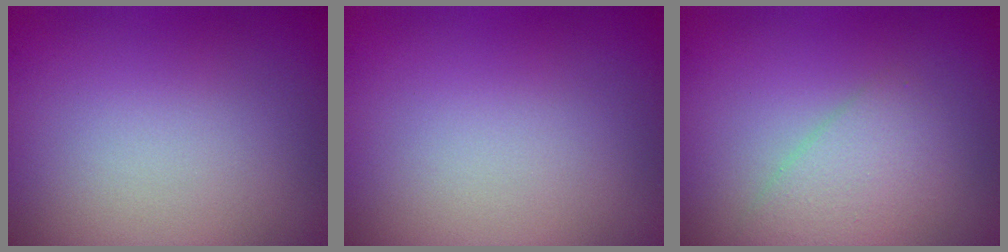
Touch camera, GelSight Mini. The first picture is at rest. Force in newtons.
{"total": 0.0}
{"total": 2.3, "press": 2.3, "slide": 0.2}